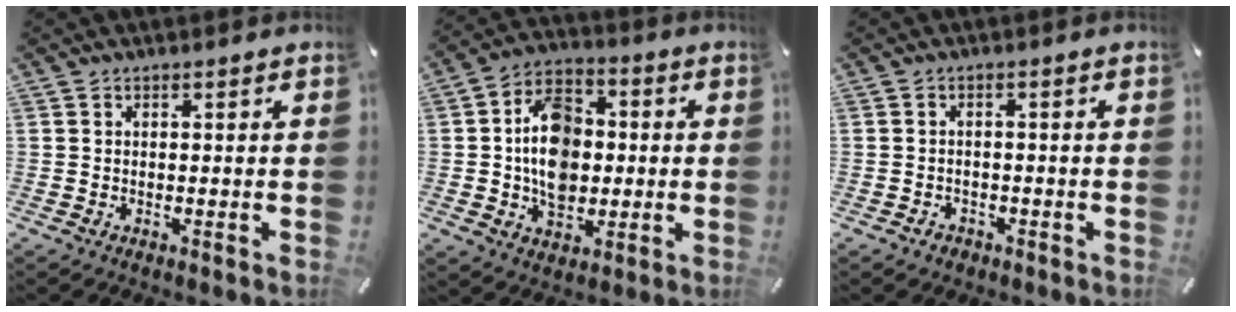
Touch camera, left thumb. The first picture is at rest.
{"total": 13.3, "force": [-0.6, 10.4, 8.2], "torque": [-0.148, 0.018, -0.009]}
{"total": 1.8, "force": [-1.2, 1.3, 0.4], "torque": [-0.008, 0.006, -0.026]}